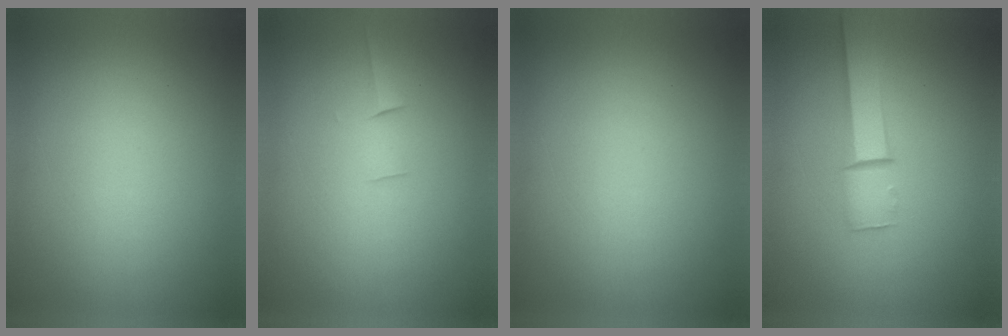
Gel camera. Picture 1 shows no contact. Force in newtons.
{"total": 1.5}
{"total": 1.3}
{"total": 4.5}